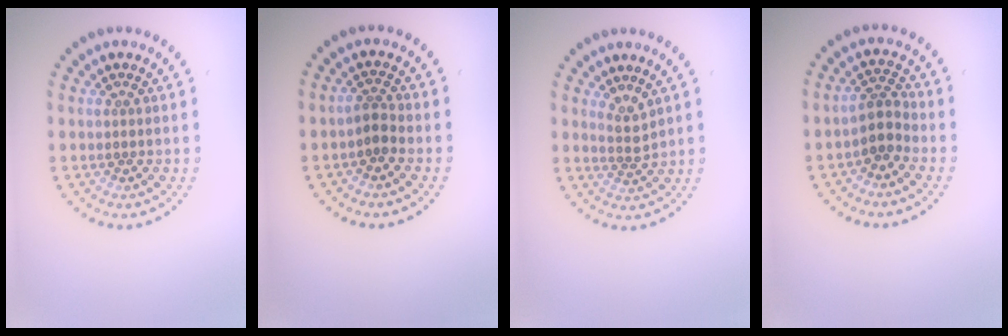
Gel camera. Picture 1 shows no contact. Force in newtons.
{"total": 1.6, "press": 1.3, "slide": 0.9}
{"total": 1.7, "press": 1.2, "slide": 1.3}
{"total": 2.5, "press": 1.9, "slide": 1.5}